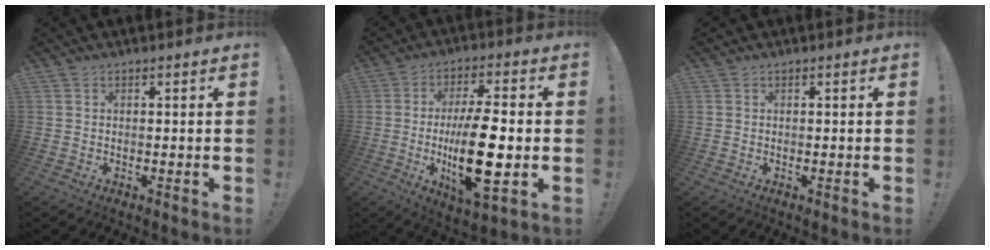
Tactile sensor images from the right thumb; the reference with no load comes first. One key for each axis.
{"total": 18.4, "fx": -2.7, "fy": 6.0, "fz": 17.2, "tx": -0.304, "ty": -0.005, "tz": -0.042}
{"total": 0.0}